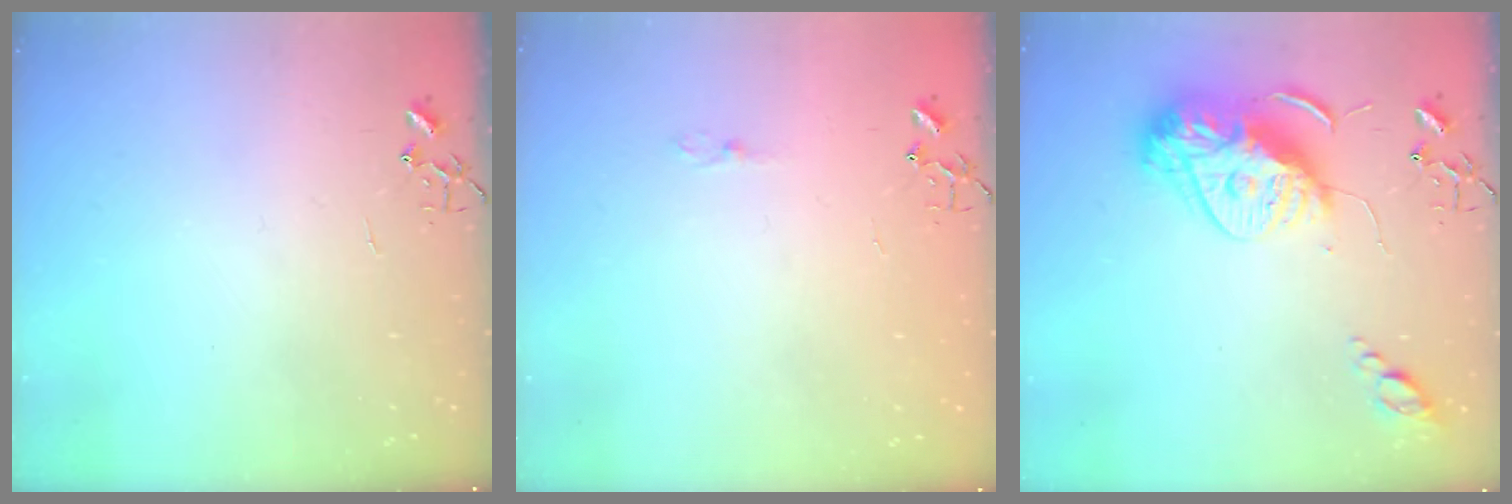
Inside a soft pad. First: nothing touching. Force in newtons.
{"total": 2.7, "press": 2.7, "slide": 0.4}
{"total": 15.8, "press": 15.7, "slide": 1.7}